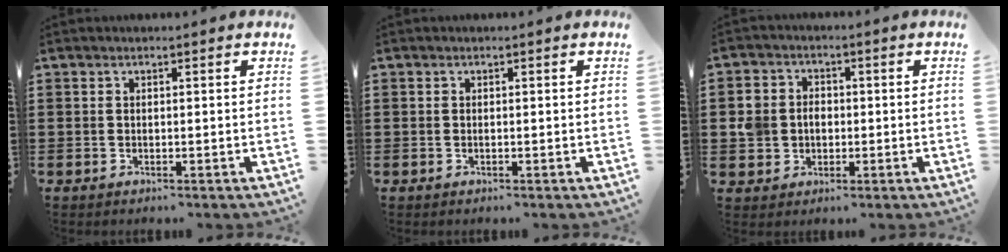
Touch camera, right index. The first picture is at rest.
{"total": 0.0}
{"total": 4.3, "force": [-0.4, 4.0, 1.6], "torque": [-0.058, 0.009, -0.014]}